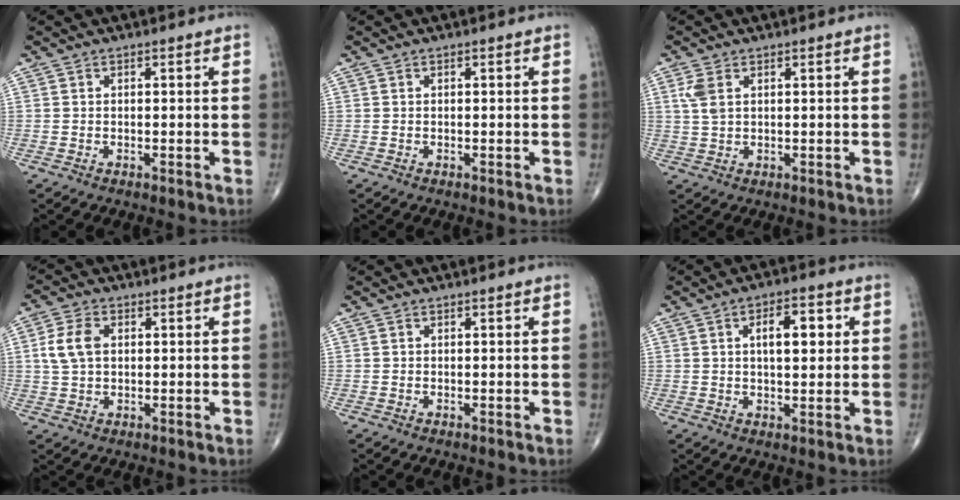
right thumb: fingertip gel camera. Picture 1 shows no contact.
{"total": 0.0}
{"total": 3.3, "force": [1.3, 1.7, 2.5], "torque": [-0.060, 0.007, 0.034]}
{"total": 6.1, "force": [1.1, 4.0, 4.4], "torque": [-0.094, 0.005, 0.020]}
{"total": 0.0}
{"total": 7.6, "force": [1.9, 3.5, 6.4], "torque": [-0.079, 0.003, 0.028]}